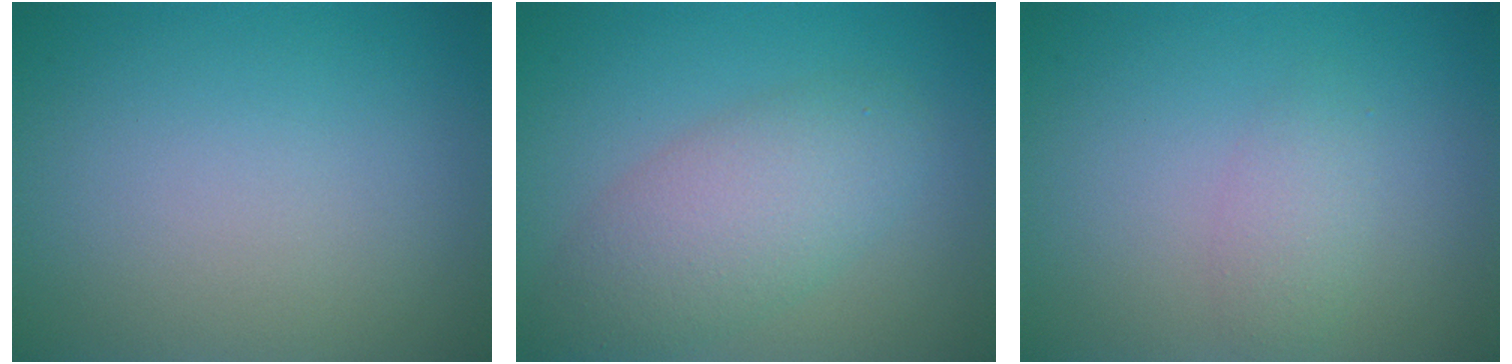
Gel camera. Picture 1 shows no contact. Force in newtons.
{"total": 5.0, "press": 5.0, "slide": 0.2}
{"total": 1.6, "press": 1.6, "slide": 0.0}